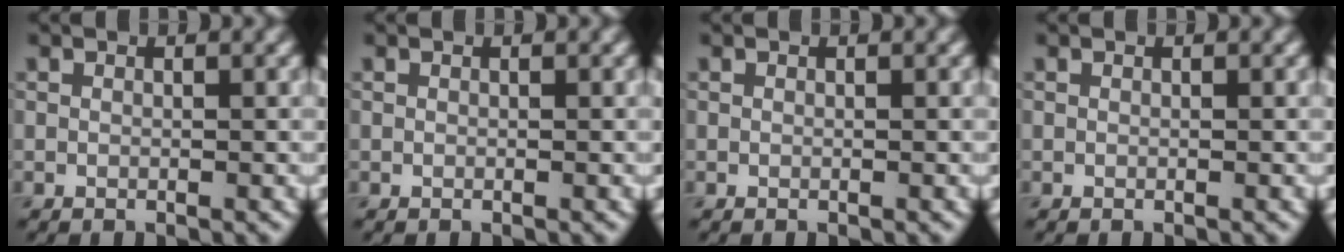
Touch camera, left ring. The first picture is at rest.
{"total": 0.0}
{"total": 0.0}
{"total": 0.0}